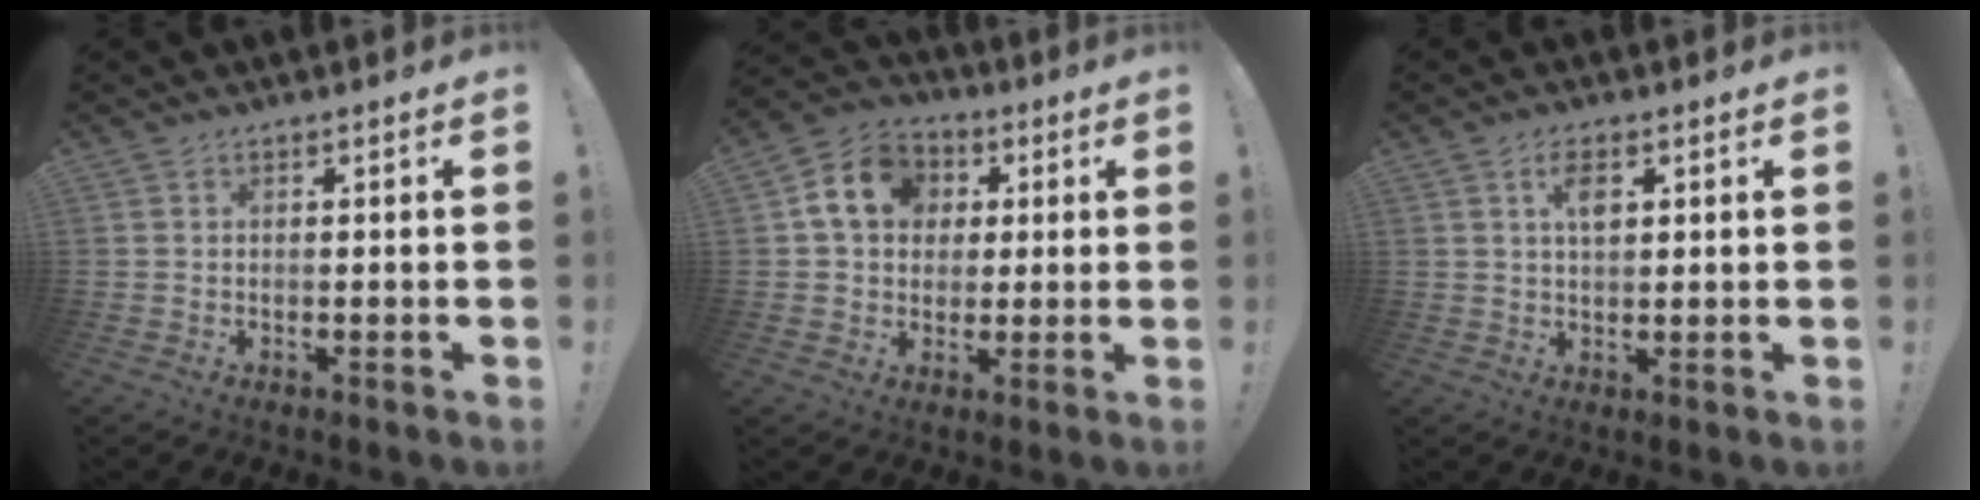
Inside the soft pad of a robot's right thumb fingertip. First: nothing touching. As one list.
[{"total": 13.2, "force": [3.4, 11.1, 6.4], "torque": [-0.088, 0.005, 0.071]}, {"total": 4.7, "force": [1.8, 2.1, 3.7], "torque": [-0.056, -0.004, 0.026]}]